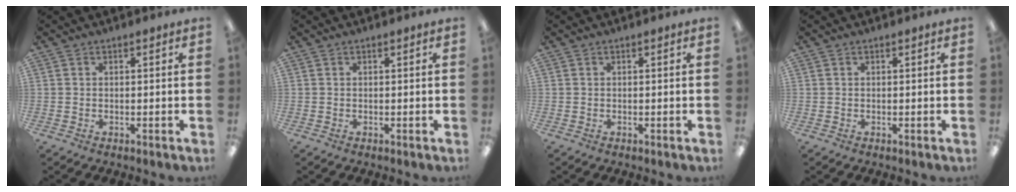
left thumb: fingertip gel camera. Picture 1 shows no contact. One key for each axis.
{"total": 0.0}
{"total": 0.0}
{"total": 0.0}